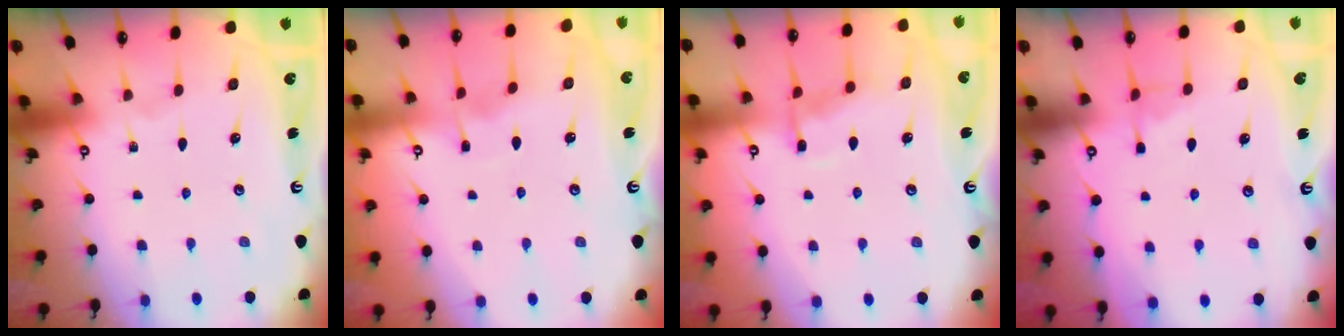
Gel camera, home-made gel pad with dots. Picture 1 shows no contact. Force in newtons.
{"total": 2.9, "press": 2.9, "slide": 0.2}
{"total": 9.1, "press": 9.0, "slide": 0.9}
{"total": 3.8, "press": 3.8, "slide": 0.6}